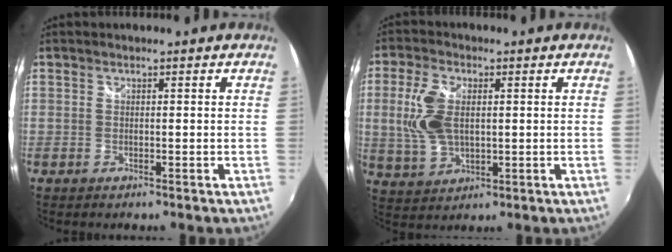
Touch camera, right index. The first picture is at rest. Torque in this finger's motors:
{"motor_torque": [0.26, -0.01, 0.27, 0.09]}